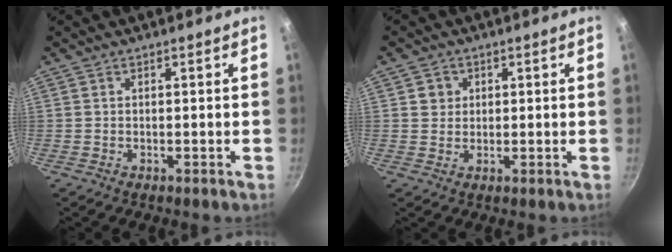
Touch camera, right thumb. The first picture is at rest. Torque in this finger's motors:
{"motor_torque": [-0.38, 0.59, 0.31, -0.20, -0.02]}